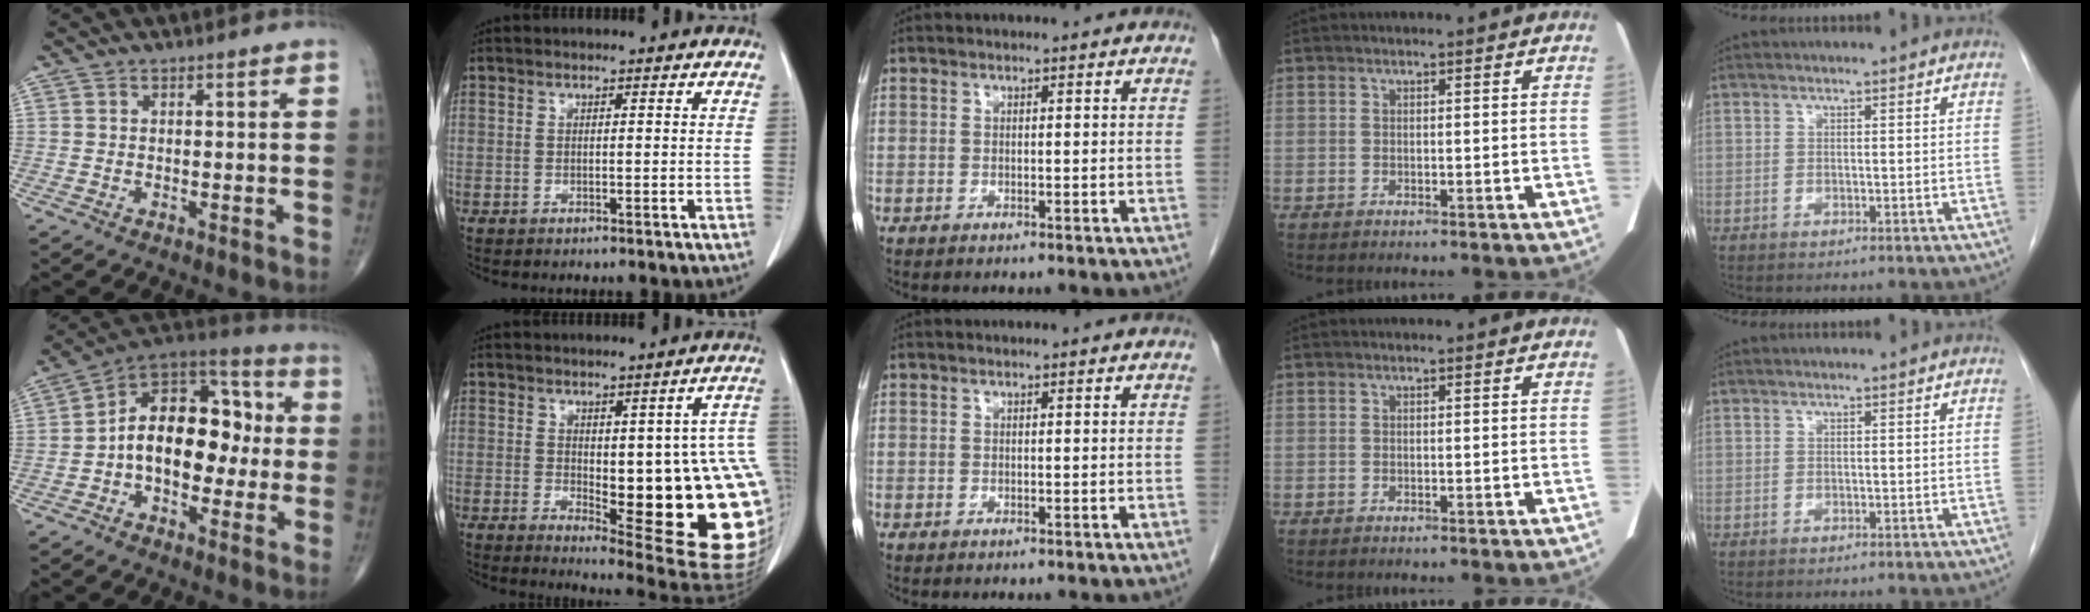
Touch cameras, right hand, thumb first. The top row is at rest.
{"thumb": {"total": 17.3, "force": [-1.1, 11.0, 13.3], "torque": [-0.170, 0.050, -0.029]}, "index": {"total": 19.6, "force": [-1.6, 5.5, 18.8], "torque": [-0.151, 0.007, 0.002]}}